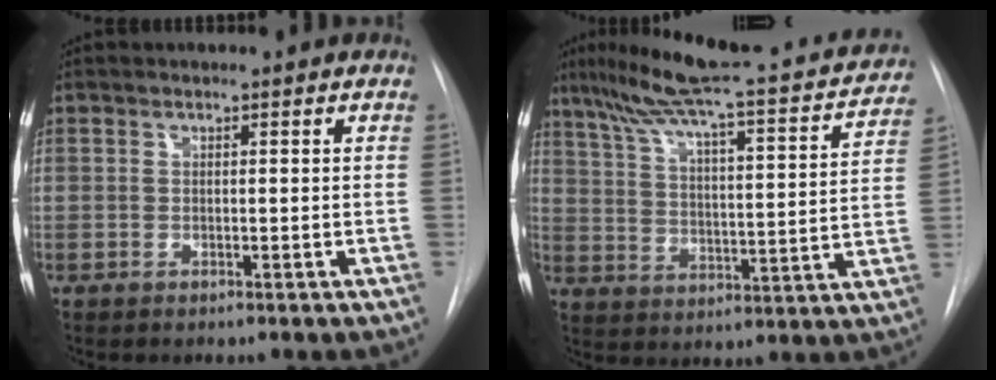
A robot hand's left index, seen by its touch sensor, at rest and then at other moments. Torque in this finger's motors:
{"motor_torque": [0.42, -0.66, 0.29, 0.12]}